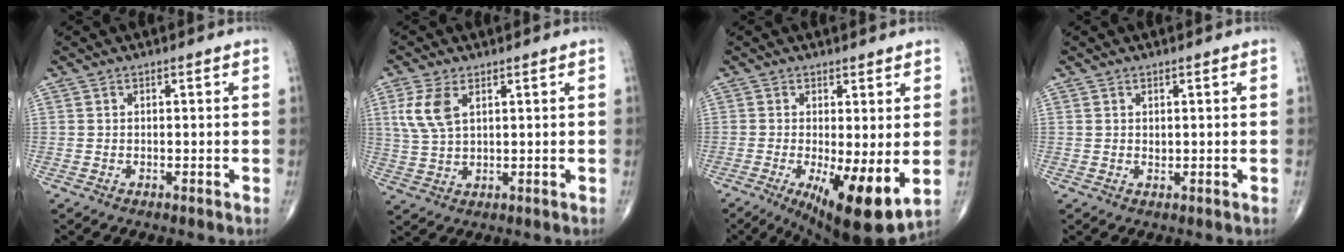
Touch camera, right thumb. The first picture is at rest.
{"total": 6.5, "force": [2.5, 3.3, 5.1], "torque": [-0.119, 0.001, 0.057]}
{"total": 12.2, "force": [-2.4, 3.3, 11.5], "torque": [-0.179, -0.029, -0.029]}
{"total": 0.7, "force": [0.3, 0.4, 0.4], "torque": [-0.005, -0.003, 0.007]}